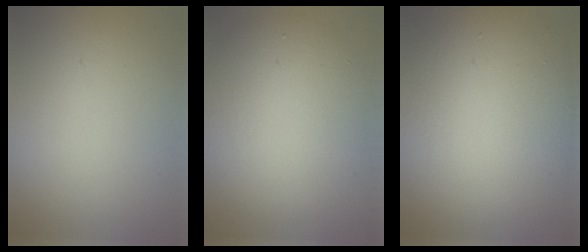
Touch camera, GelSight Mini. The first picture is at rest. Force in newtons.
{"total": 7.3, "press": 7.3, "slide": 0.3}
{"total": 14.6, "press": 14.6, "slide": 0.4}